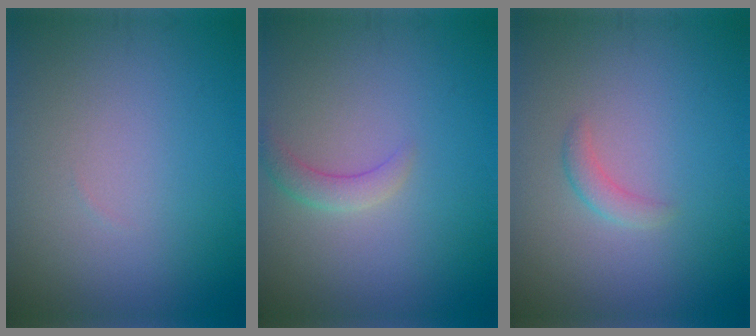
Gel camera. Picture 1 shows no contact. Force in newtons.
{"total": 1.8, "press": 1.8, "slide": 0.1}
{"total": 1.3, "press": 1.3, "slide": 0.1}